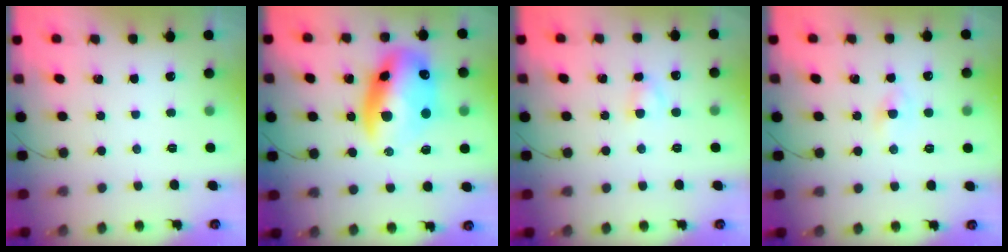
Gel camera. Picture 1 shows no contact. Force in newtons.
{"total": 17.3, "press": 16.9, "slide": 4.1}
{"total": 3.0, "press": 2.7, "slide": 1.3}
{"total": 1.3, "press": 1.0, "slide": 0.8}